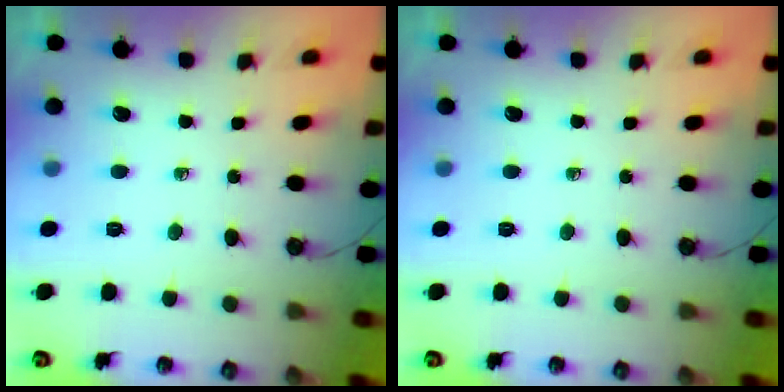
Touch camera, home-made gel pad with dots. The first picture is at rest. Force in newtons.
{"total": 0.0}